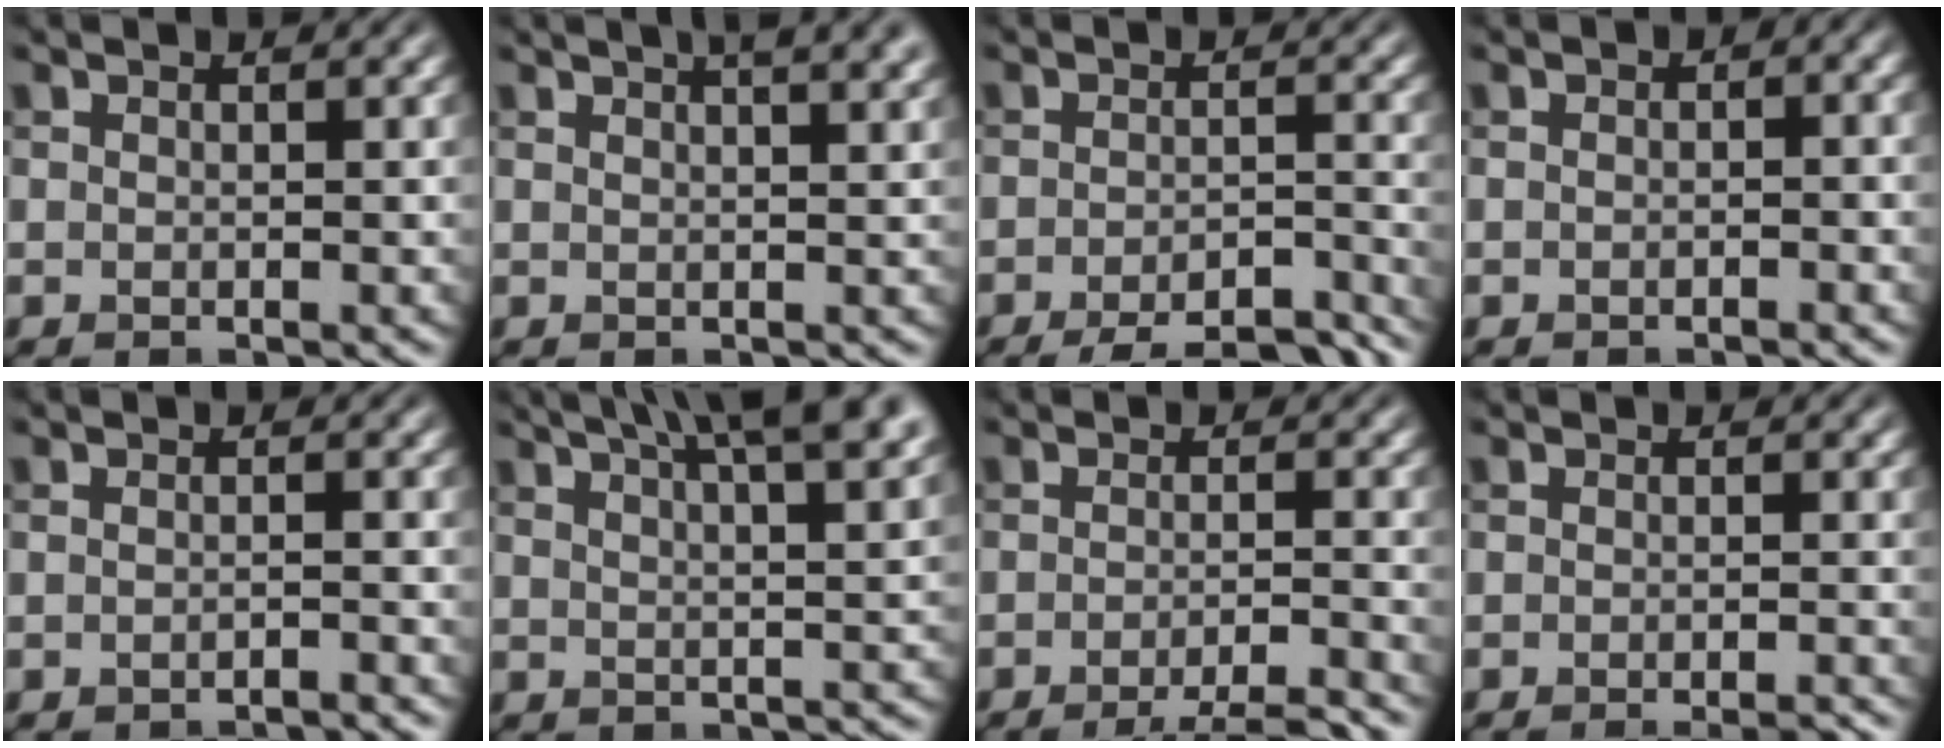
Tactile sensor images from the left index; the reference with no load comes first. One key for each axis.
{"total": 7.2, "fx": 4.2, "fy": 3.1, "fz": 5.0, "tx": -0.019, "ty": 0.046, "tz": 0.021}
{"total": 8.2, "fx": -6.6, "fy": 1.9, "fz": 4.5, "tx": -0.060, "ty": -0.013, "tz": -0.089}
{"total": 1.3, "fx": -0.3, "fy": 0.7, "fz": 1.0, "tx": -0.013, "ty": 0.000, "tz": -0.005}
{"total": 1.9, "fx": -1.8, "fy": 0.2, "fz": 0.6, "tx": 0.003, "ty": -0.001, "tz": -0.030}
{"total": 11.8, "fx": 7.4, "fy": 3.9, "fz": 8.3, "tx": -0.078, "ty": 0.049, "tz": 0.069}
{"total": 5.7, "fx": -4.2, "fy": 0.8, "fz": 3.8, "tx": -0.055, "ty": -0.003, "tz": -0.065}
{"total": 3.7, "fx": -2.5, "fy": 0.9, "fz": 2.6, "tx": -0.020, "ty": 0.004, "tz": -0.032}